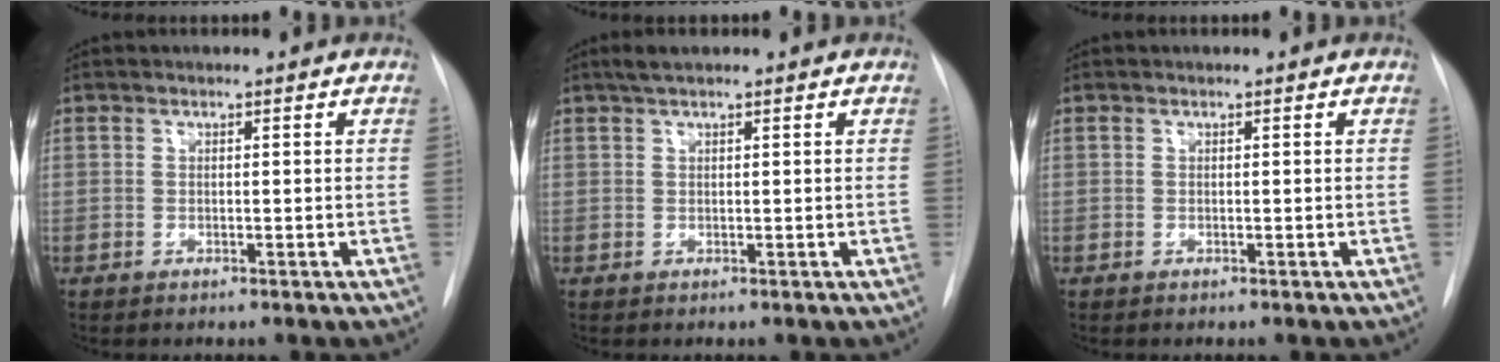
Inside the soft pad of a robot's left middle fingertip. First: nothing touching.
{"total": 2.0, "force": [1.5, 0.2, 1.3], "torque": [-0.027, 0.011, 0.026]}
{"total": 0.0}